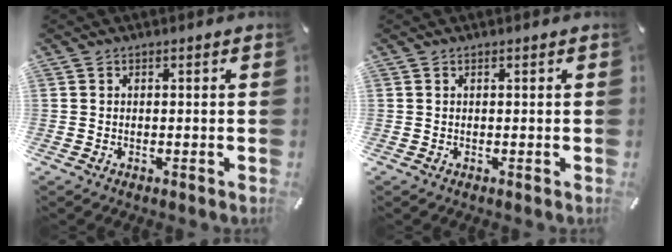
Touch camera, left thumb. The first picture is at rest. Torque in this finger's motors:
{"motor_torque": [-0.21, -0.20, 0.01, 0.01, 0.00]}